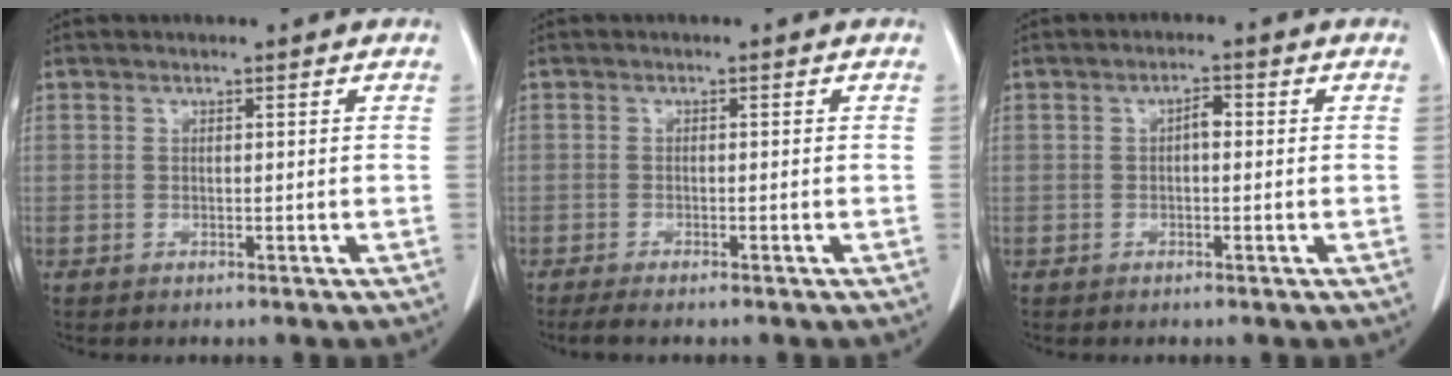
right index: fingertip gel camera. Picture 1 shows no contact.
{"total": 3.3, "force": [-2.7, 0.2, 1.8], "torque": [-0.025, -0.006, -0.038]}
{"total": 1.8, "force": [0.0, 0.8, 1.6], "torque": [-0.023, 0.006, -0.002]}